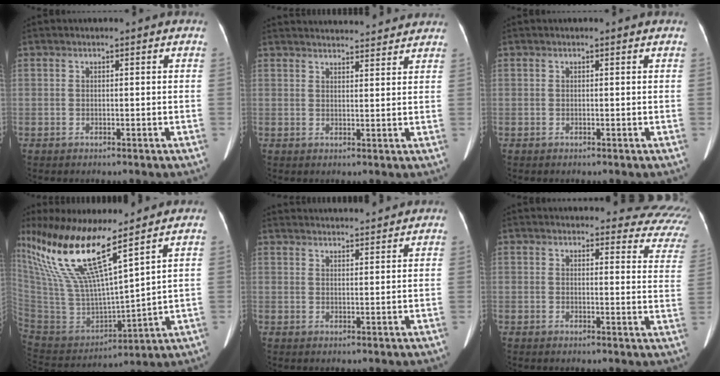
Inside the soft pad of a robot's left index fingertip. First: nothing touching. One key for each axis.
{"total": 14.3, "fx": 13.8, "fy": 2.0, "fz": 3.4, "tx": -0.042, "ty": 0.035, "tz": 0.174}
{"total": 0.0}
{"total": 18.6, "fx": 12.9, "fy": 1.5, "fz": 13.3, "tx": -0.281, "ty": 0.000, "tz": 0.251}
{"total": 12.6, "fx": 12.1, "fy": 1.3, "fz": 3.1, "tx": -0.045, "ty": 0.036, "tz": 0.165}
{"total": 17.2, "fx": 16.2, "fy": 4.5, "fz": 3.7, "tx": 0.003, "ty": -0.061, "tz": 0.141}